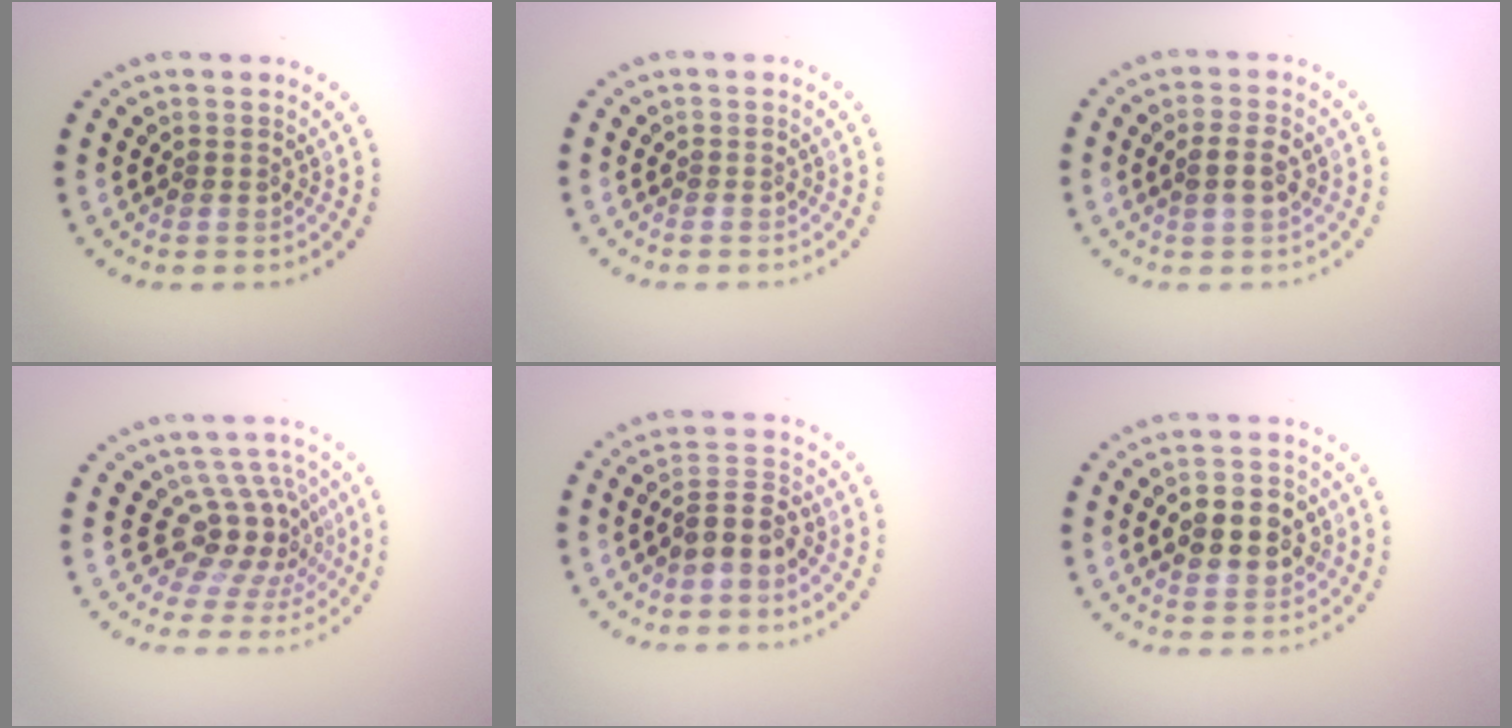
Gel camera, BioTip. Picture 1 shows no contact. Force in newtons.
{"total": 0.0}
{"total": 1.9, "press": 1.8, "slide": 0.2}
{"total": 4.3, "press": 3.1, "slide": 3.0}
{"total": 3.0, "press": 2.7, "slide": 1.2}
{"total": 5.1, "press": 5.1, "slide": 0.3}